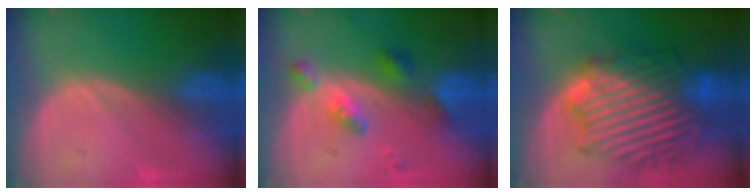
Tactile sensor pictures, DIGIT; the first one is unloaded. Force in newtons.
{"total": 5.6, "press": 4.9, "slide": 2.7}
{"total": 13.1, "press": 13.0, "slide": 1.1}